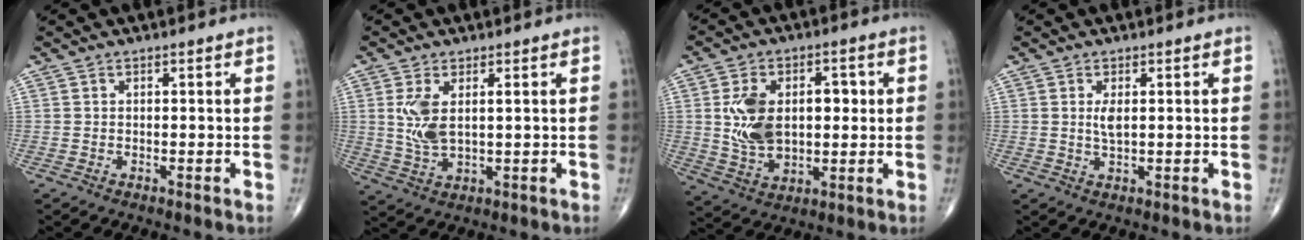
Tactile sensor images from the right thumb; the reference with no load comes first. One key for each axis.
{"total": 6.2, "fx": 1.5, "fy": 2.7, "fz": 5.3, "tx": -0.116, "ty": -0.010, "tz": 0.038}
{"total": 13.8, "fx": 1.6, "fy": 8.8, "fz": 10.5, "tx": -0.162, "ty": 0.007, "tz": 0.037}
{"total": 2.5, "fx": 0.5, "fy": 0.9, "fz": 2.2, "tx": -0.044, "ty": -0.006, "tz": 0.011}